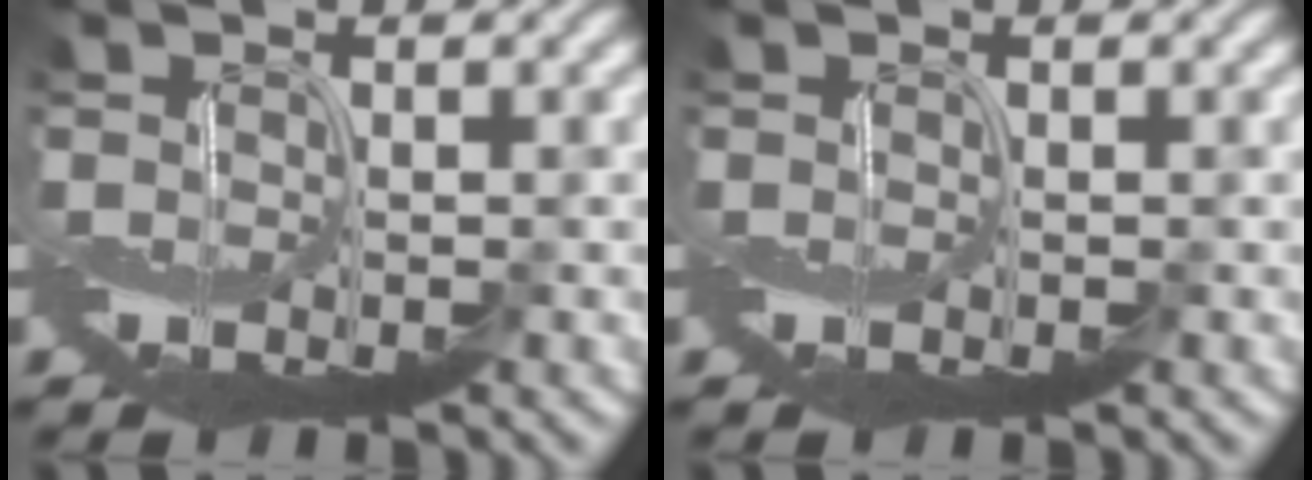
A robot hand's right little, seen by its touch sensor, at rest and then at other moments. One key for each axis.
{"total": 0.0}